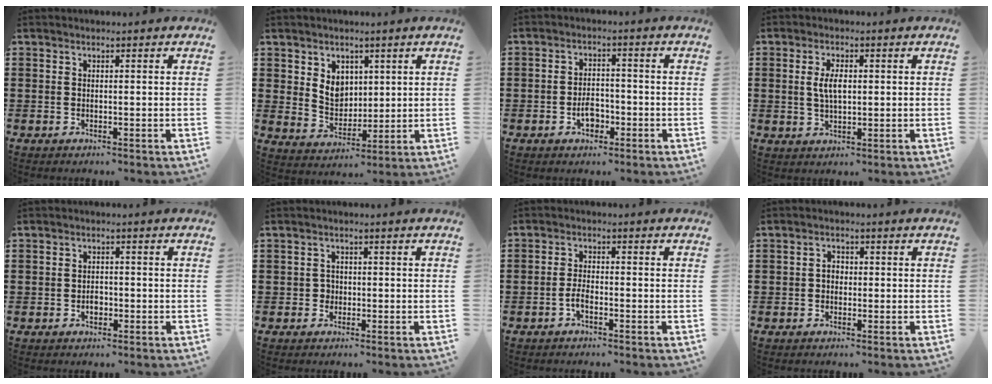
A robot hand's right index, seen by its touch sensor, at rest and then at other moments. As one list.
[{"total": 5.5, "force": [2.2, 4.5, 2.3], "torque": [-0.055, 0.010, 0.039]}, {"total": 3.7, "force": [-1.5, 2.3, 2.5], "torque": [-0.038, 0.000, -0.028]}, {"total": 4.1, "force": [0.4, 1.8, 3.7], "torque": [-0.075, 0.007, 0.005]}, {"total": 1.9, "force": [-0.6, 1.3, 1.2], "torque": [-0.017, -0.003, -0.014]}, {"total": 1.5, "force": [-0.4, 1.4, 0.4], "torque": [-0.012, 0.003, -0.010]}, {"total": 2.4, "force": [-1.2, 0.7, 1.9], "torque": [-0.044, -0.001, -0.025]}, {"total": 1.7, "force": [-0.3, 1.2, 1.2], "torque": [-0.023, 0.005, -0.006]}]